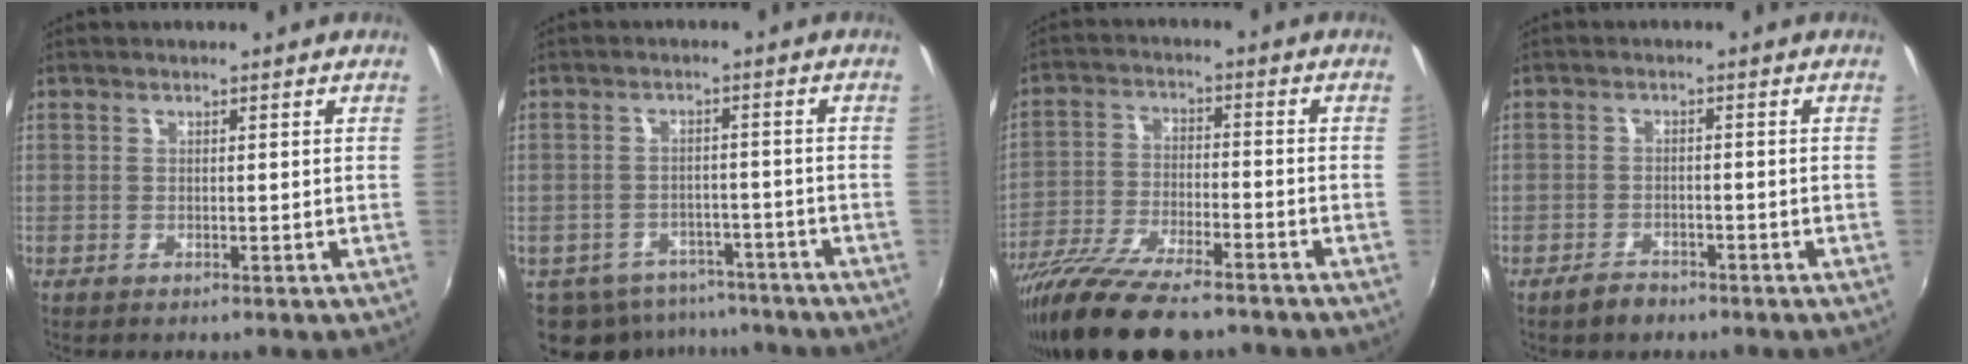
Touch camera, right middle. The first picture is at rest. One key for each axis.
{"total": 12.5, "fx": -9.4, "fy": 7.2, "fz": 4.0, "tx": -0.105, "ty": -0.004, "tz": -0.120}
{"total": 16.9, "fx": -13.6, "fy": 4.0, "fz": 9.3, "tx": -0.192, "ty": -0.041, "tz": -0.239}
{"total": 3.3, "fx": -2.6, "fy": 1.7, "fz": 1.0, "tx": -0.030, "ty": 0.004, "tz": -0.042}